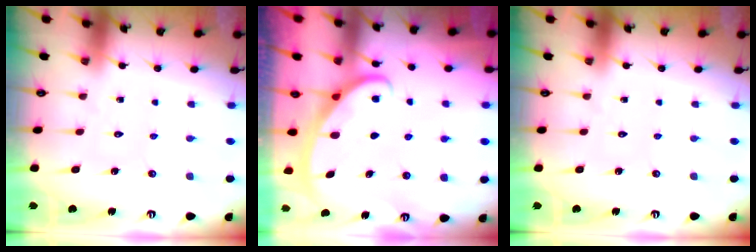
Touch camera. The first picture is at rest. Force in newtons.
{"total": 2.8, "press": 2.8, "slide": 0.4}
{"total": 0.0}